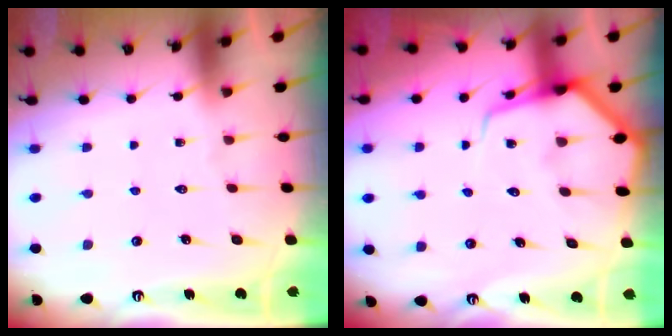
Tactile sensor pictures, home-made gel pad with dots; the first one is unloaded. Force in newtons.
{"total": 8.1, "press": 8.0, "slide": 0.7}